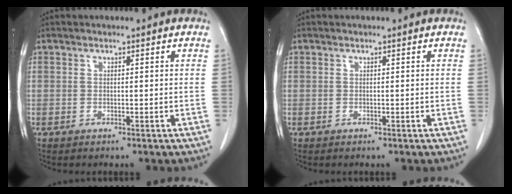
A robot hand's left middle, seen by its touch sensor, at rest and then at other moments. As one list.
[{"total": 0.0}]